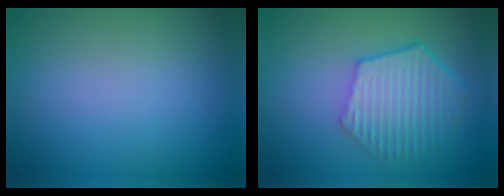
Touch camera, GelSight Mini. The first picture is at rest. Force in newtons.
{"total": 6.1, "press": 4.7, "slide": 3.9}